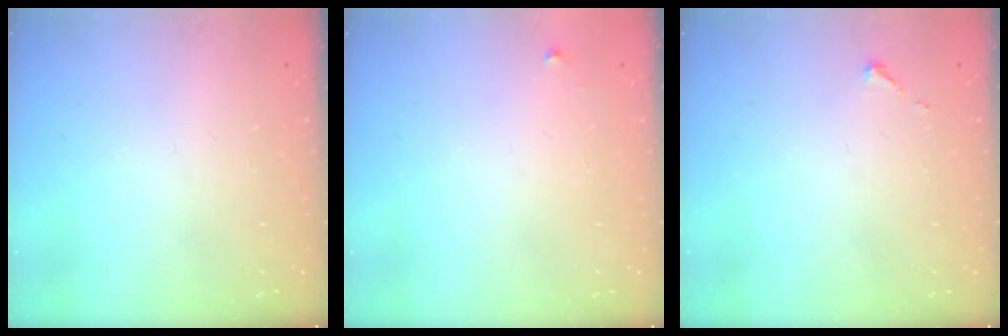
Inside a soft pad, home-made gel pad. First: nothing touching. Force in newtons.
{"total": 3.2, "press": 3.2, "slide": 0.5}
{"total": 2.6, "press": 2.6, "slide": 0.3}